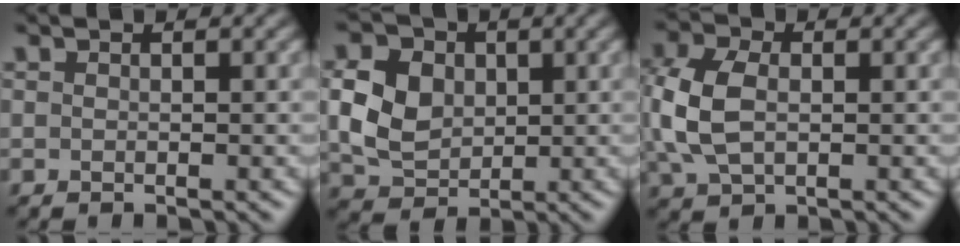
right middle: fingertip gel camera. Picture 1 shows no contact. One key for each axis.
{"total": 5.7, "fx": 0.7, "fy": 4.4, "fz": 3.4, "tx": -0.080, "ty": 0.003, "tz": 0.012}
{"total": 6.0, "fx": 0.2, "fy": 4.1, "fz": 4.3, "tx": -0.117, "ty": 0.003, "tz": 0.000}